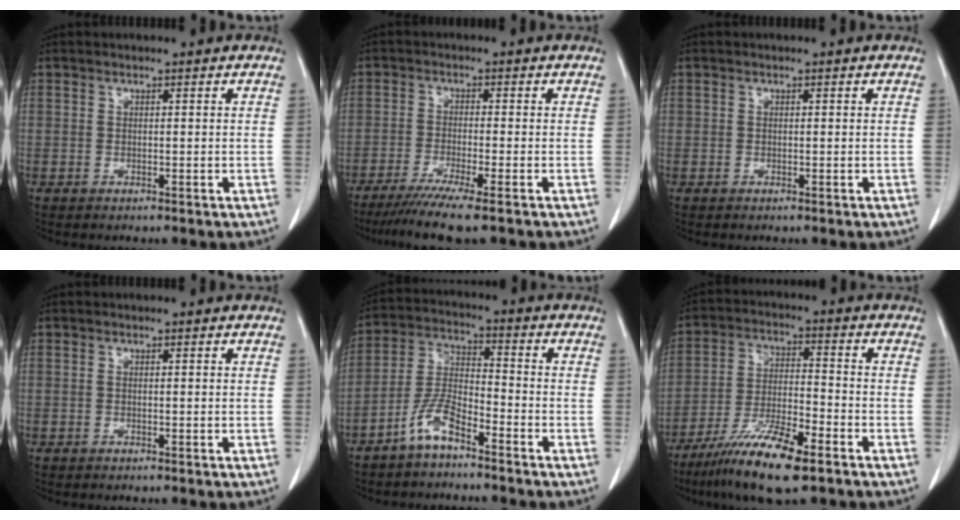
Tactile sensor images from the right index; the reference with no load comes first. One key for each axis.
{"total": 7.7, "fx": -5.9, "fy": -0.6, "fz": 5.0, "tx": -0.074, "ty": -0.020, "tz": -0.094}
{"total": 1.7, "fx": -0.7, "fy": 0.6, "fz": 1.4, "tx": -0.024, "ty": 0.002, "tz": -0.012}
{"total": 0.0}
{"total": 6.7, "fx": -4.8, "fy": 1.8, "fz": 4.3, "tx": -0.103, "ty": 0.003, "tz": -0.100}
{"total": 12.2, "fx": -8.0, "fy": 1.9, "fz": 9.1, "tx": -0.174, "ty": -0.024, "tz": -0.142}